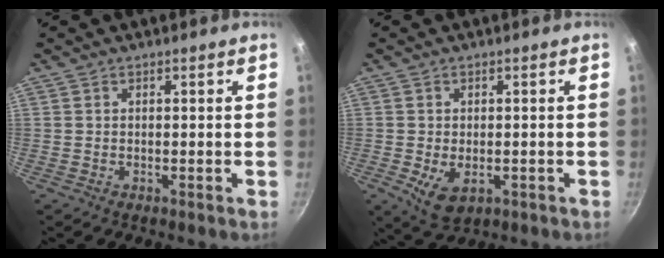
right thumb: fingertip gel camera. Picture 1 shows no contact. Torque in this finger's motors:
{"motor_torque": [-0.27, 0.36, 0.71, -0.11, 0.03]}